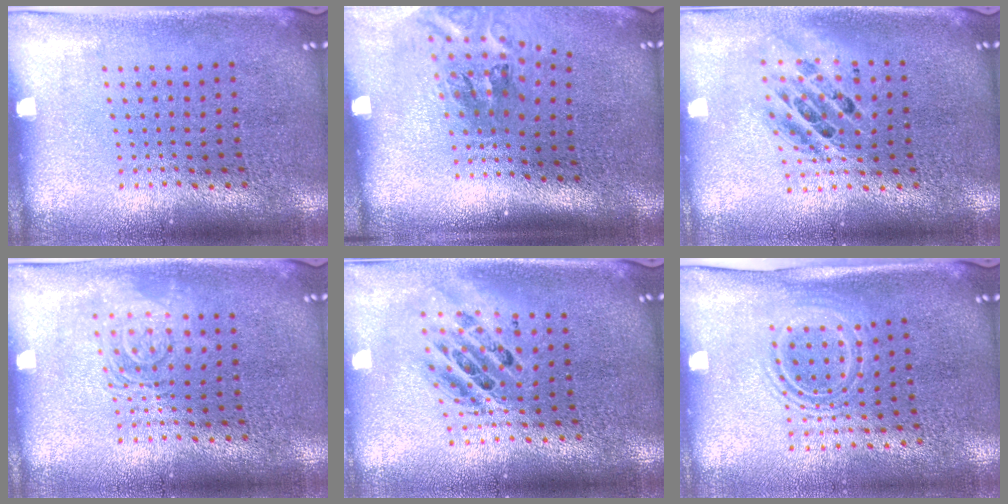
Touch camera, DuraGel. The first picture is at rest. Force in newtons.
{"total": 2.1, "press": 1.3, "slide": 1.6}
{"total": 1.7, "press": 1.4, "slide": 1.0}
{"total": 2.5, "press": 2.5, "slide": 0.5}
{"total": 1.8, "press": 1.5, "slide": 1.1}
{"total": 1.5, "press": 1.1, "slide": 1.0}